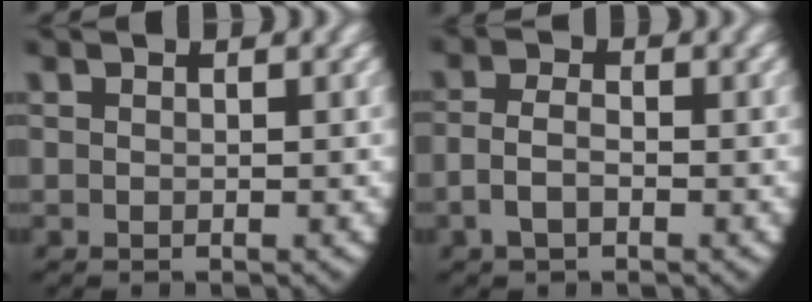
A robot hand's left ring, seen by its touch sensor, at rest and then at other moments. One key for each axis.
{"total": 2.6, "fx": -0.9, "fy": 1.7, "fz": 1.7, "tx": -0.050, "ty": -0.015, "tz": -0.011}